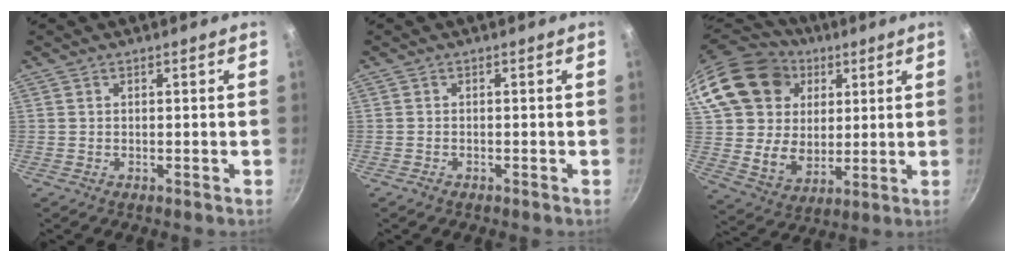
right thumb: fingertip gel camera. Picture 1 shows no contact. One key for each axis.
{"total": 0.8, "fx": -0.6, "fy": 0.5, "fz": 0.3, "tx": -0.012, "ty": 0.005, "tz": -0.012}
{"total": 25.6, "fx": 9.0, "fy": 20.1, "fz": 13.0, "tx": -0.241, "ty": 0.012, "tz": 0.174}